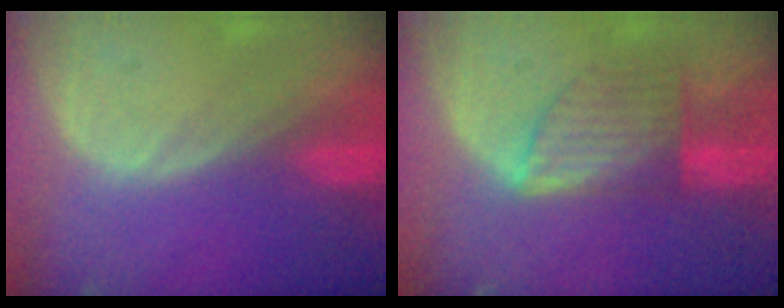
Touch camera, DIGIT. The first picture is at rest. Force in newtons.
{"total": 7.3, "press": 6.4, "slide": 3.5}